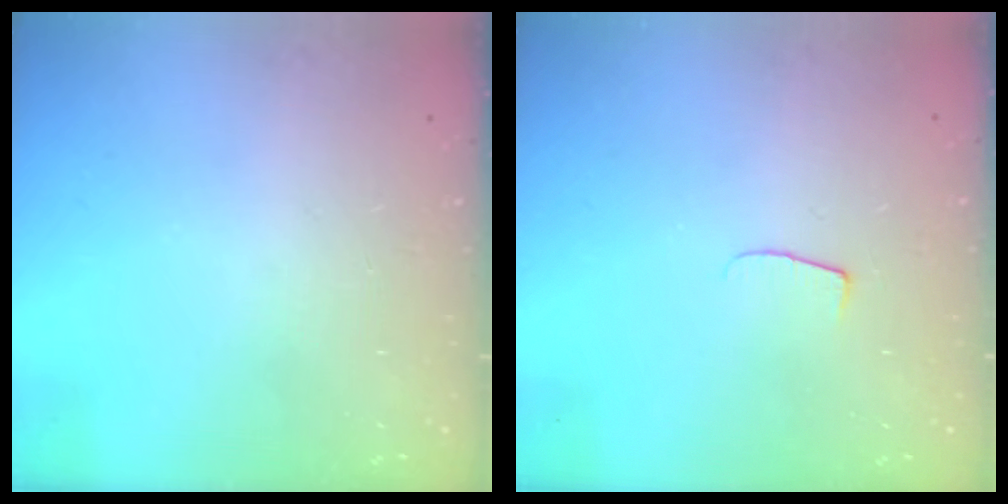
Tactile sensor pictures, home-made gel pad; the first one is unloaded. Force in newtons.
{"total": 4.3, "press": 4.3, "slide": 0.5}